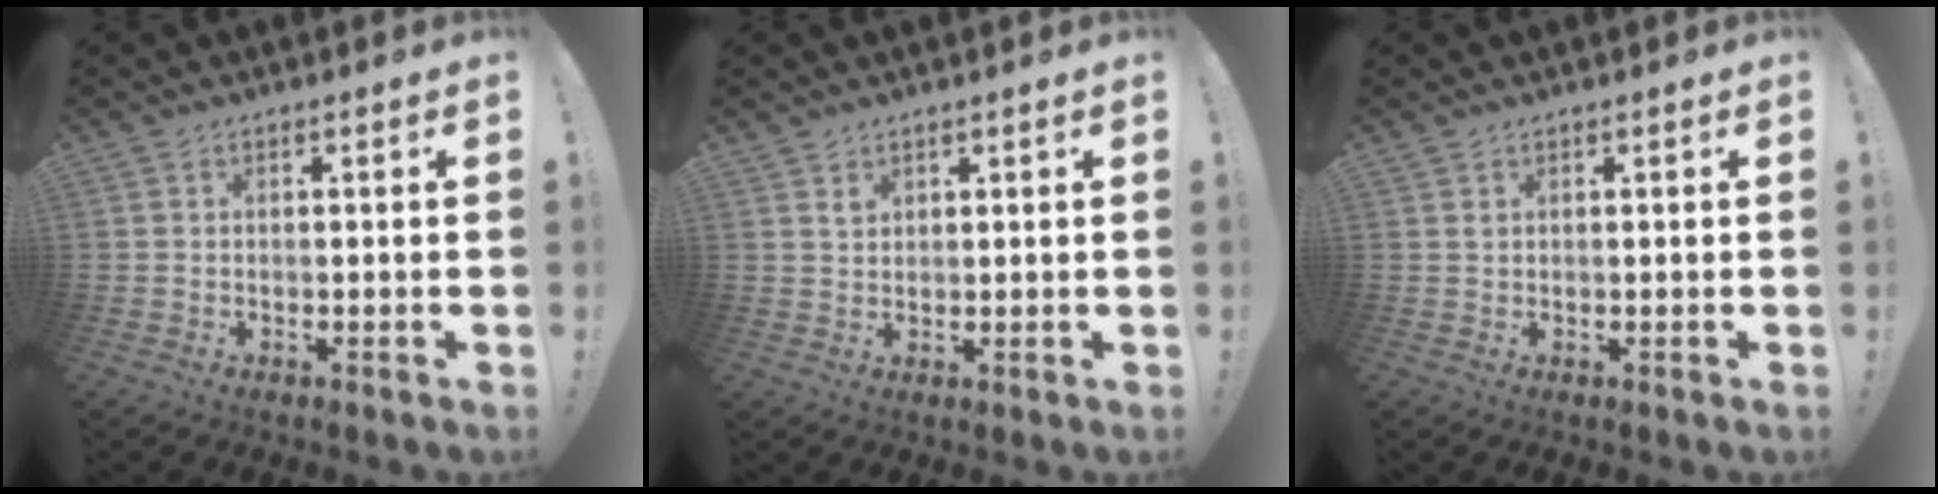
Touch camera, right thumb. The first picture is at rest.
{"total": 2.6, "force": [2.1, 1.5, 0.4], "torque": [0.010, -0.022, 0.036]}
{"total": 0.6, "force": [0.5, 0.0, 0.3], "torque": [0.000, -0.005, 0.009]}